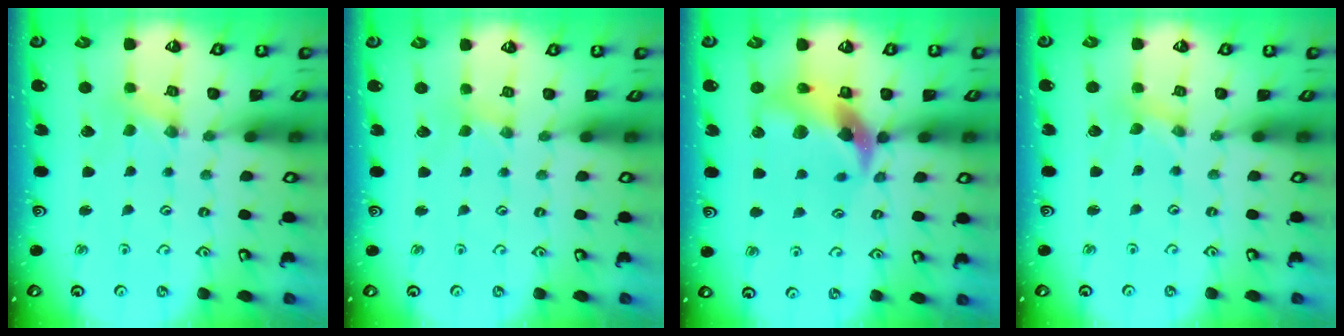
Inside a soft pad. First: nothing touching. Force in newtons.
{"total": 1.1, "press": 1.1, "slide": 0.2}
{"total": 12.7, "press": 12.6, "slide": 1.9}
{"total": 0.0}